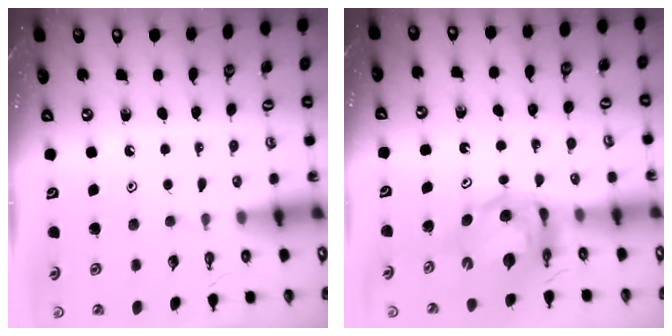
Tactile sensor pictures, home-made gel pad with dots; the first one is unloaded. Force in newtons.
{"total": 7.6, "press": 7.5, "slide": 0.9}